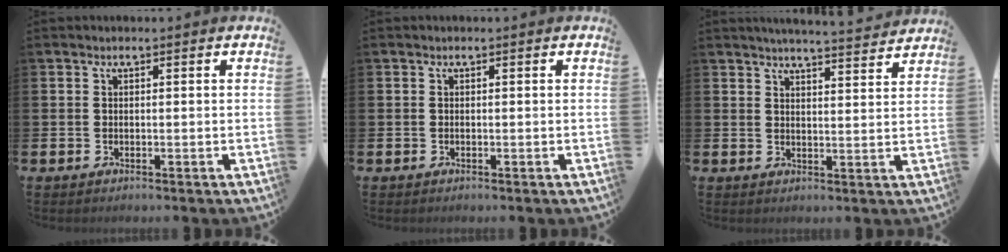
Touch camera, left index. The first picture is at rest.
{"total": 0.0}
{"total": 4.5, "force": [4.4, -0.4, 0.7], "torque": [-0.015, -0.033, 0.076]}